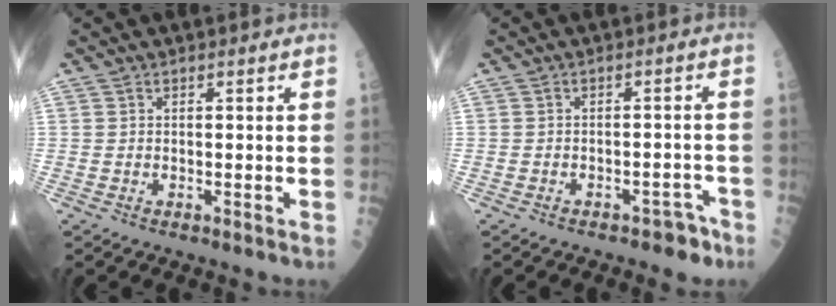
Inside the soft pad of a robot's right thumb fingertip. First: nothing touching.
{"total": 3.8, "force": [-2.7, 2.0, 1.8], "torque": [-0.005, 0.030, -0.029]}